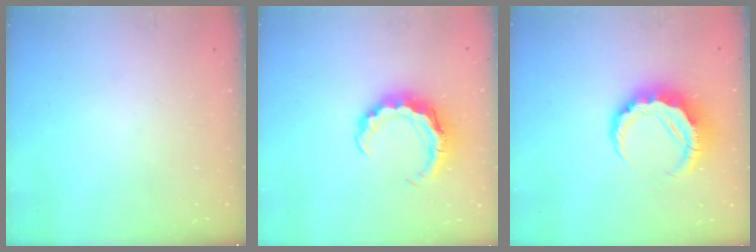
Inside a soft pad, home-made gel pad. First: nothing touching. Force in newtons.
{"total": 8.2, "press": 8.1, "slide": 0.7}
{"total": 9.1, "press": 9.0, "slide": 1.6}